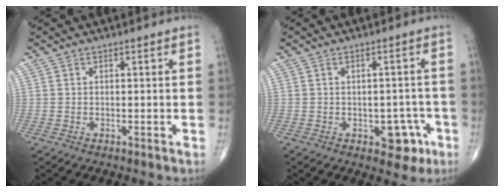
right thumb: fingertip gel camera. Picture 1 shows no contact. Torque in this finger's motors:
{"motor_torque": [2.59, 2.42, 0.54, -0.74, 0.03]}